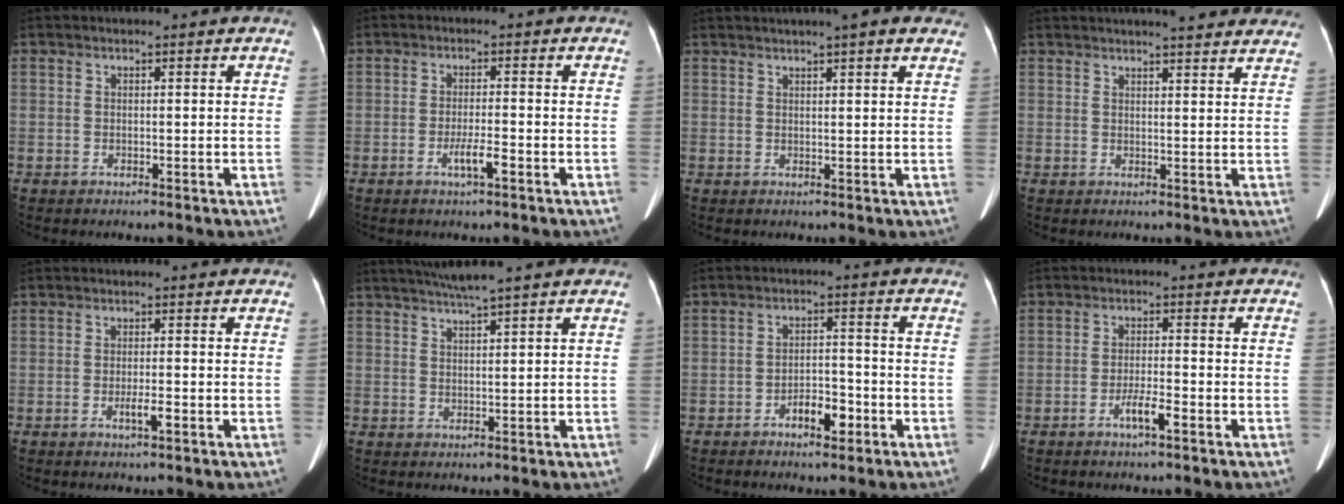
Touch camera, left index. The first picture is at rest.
{"total": 3.1, "force": [-1.6, 0.2, 2.7], "torque": [-0.051, -0.002, -0.032]}
{"total": 8.6, "force": [6.8, 1.0, 5.3], "torque": [-0.065, 0.030, 0.075]}
{"total": 13.7, "force": [12.2, 1.9, 6.0], "torque": [-0.063, 0.017, 0.132]}
{"total": 2.0, "force": [-0.9, 0.2, 1.8], "torque": [-0.030, -0.002, -0.017]}
{"total": 4.1, "force": [3.3, -1.1, 2.2], "torque": [-0.040, 0.006, 0.065]}
{"total": 4.5, "force": [-2.6, 1.9, 3.2], "torque": [-0.051, 0.009, -0.043]}
{"total": 3.4, "force": [-2.0, 0.3, 2.8], "torque": [-0.052, -0.001, -0.040]}